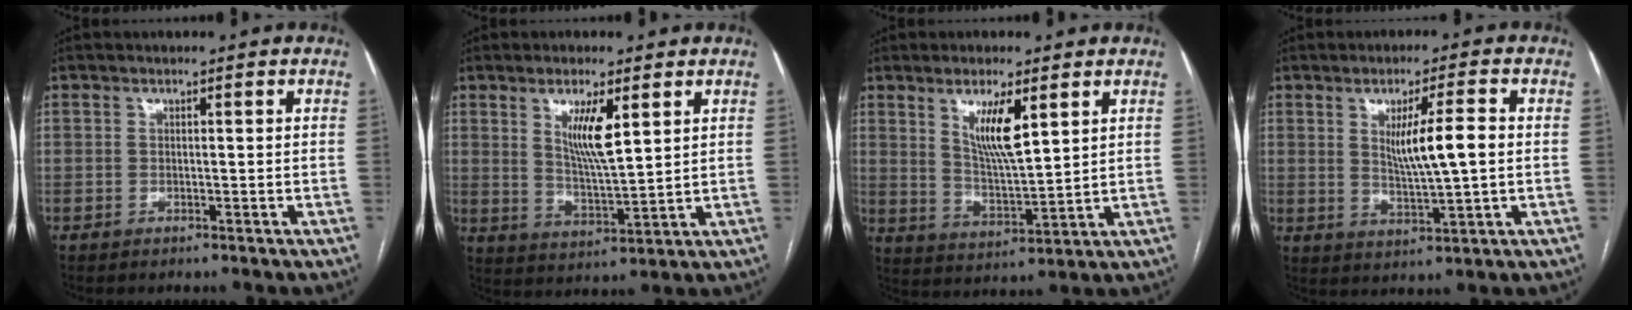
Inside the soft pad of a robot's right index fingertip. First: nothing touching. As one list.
[{"total": 7.5, "force": [3.2, 1.2, 6.6], "torque": [-0.124, -0.010, 0.061]}, {"total": 8.2, "force": [3.9, 1.5, 7.1], "torque": [-0.133, -0.011, 0.076]}, {"total": 7.6, "force": [1.0, 0.4, 7.5], "torque": [-0.127, -0.005, 0.020]}]